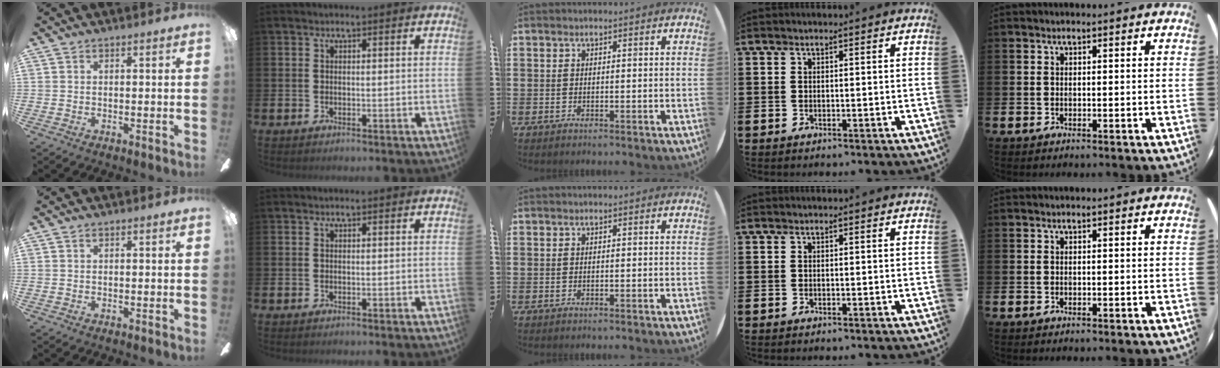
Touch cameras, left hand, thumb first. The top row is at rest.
{}